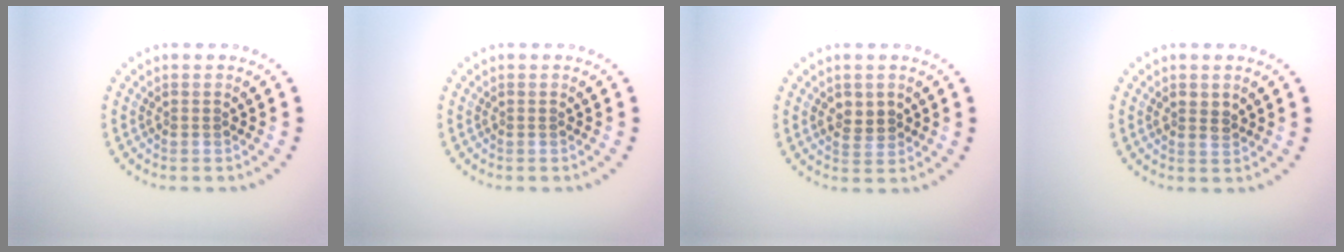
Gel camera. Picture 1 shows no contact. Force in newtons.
{"total": 0.0}
{"total": 2.2, "press": 2.2, "slide": 0.3}
{"total": 1.4, "press": 1.3, "slide": 0.5}